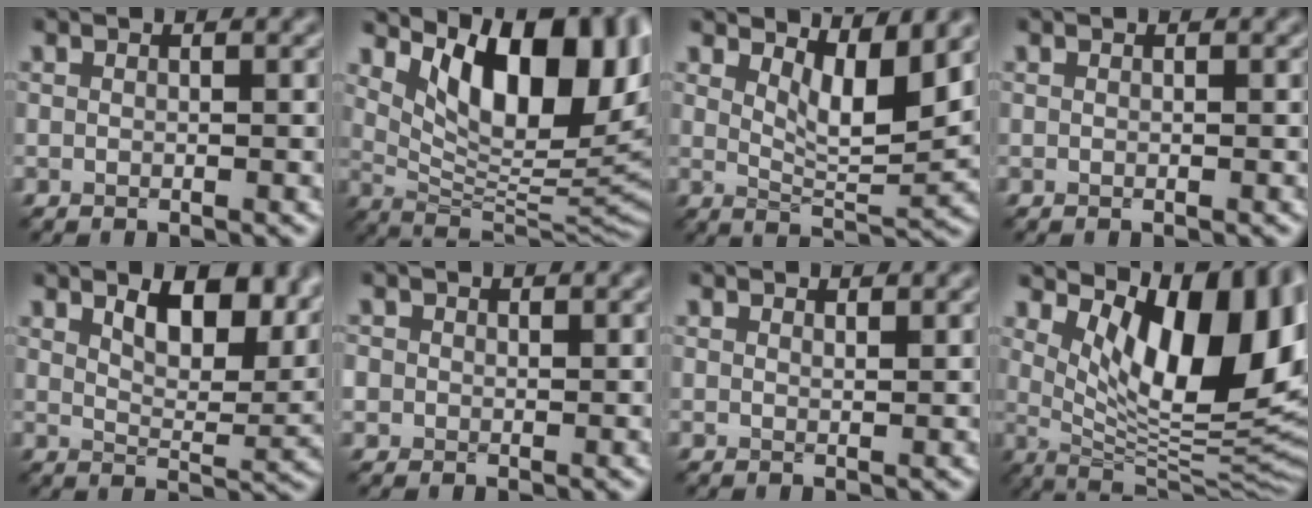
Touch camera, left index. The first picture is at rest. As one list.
[{"total": 12.5, "force": [4.8, 5.3, 10.2], "torque": [-0.145, -0.006, 0.086]}, {"total": 4.7, "force": [2.7, 1.3, 3.6], "torque": [-0.063, -0.014, 0.047]}, {"total": 0.0}, {"total": 8.2, "force": [4.6, 3.4, 5.8], "torque": [-0.089, -0.003, 0.073]}, {"total": 1.6, "force": [0.4, 1.5, 0.4], "torque": [-0.008, 0.000, 0.007]}, {"total": 0.9, "force": [0.8, 0.1, 0.3], "torque": [-0.006, -0.001, 0.015]}, {"total": 14.0, "force": [4.5, 5.9, 11.9], "torque": [-0.155, -0.013, 0.082]}]